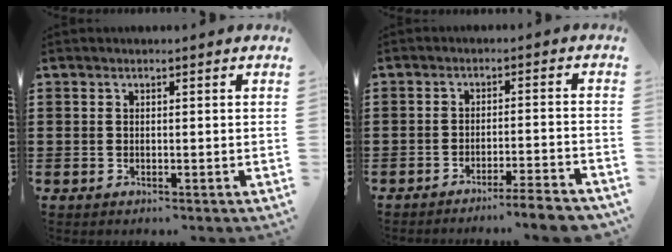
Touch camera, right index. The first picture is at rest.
{"total": 4.0, "force": [-3.6, -0.5, 1.5], "torque": [-0.025, -0.010, -0.072]}